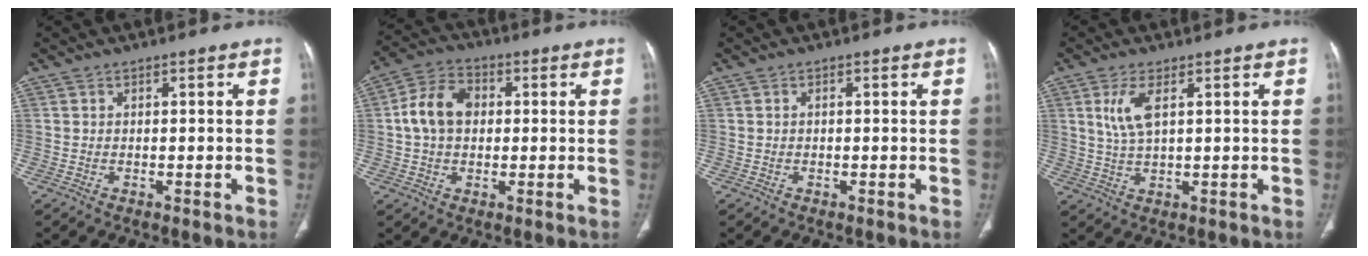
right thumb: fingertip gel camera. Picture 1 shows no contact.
{"total": 9.5, "force": [0.9, 7.0, 6.4], "torque": [-0.111, 0.022, 0.010]}
{"total": 0.0}
{"total": 5.6, "force": [1.9, 2.1, 4.8], "torque": [-0.111, -0.007, 0.045]}